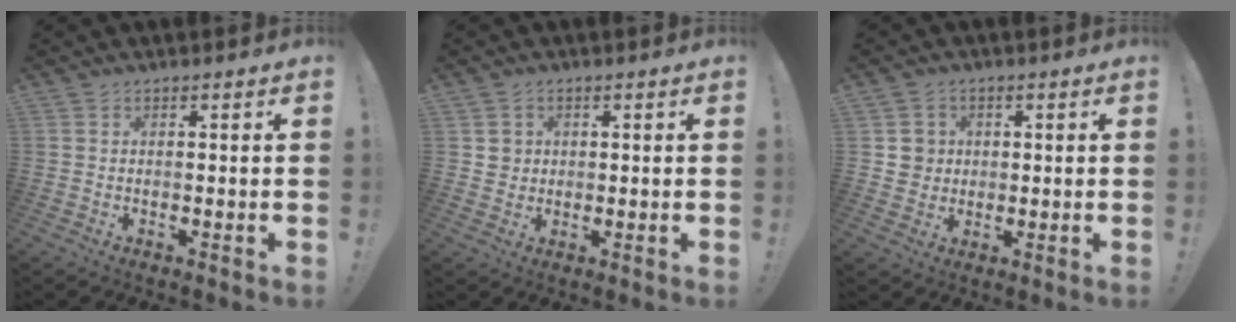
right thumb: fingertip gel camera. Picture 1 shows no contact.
{"total": 3.3, "force": [1.0, 3.1, 0.5], "torque": [0.000, -0.002, 0.018]}
{"total": 5.6, "force": [1.1, 5.4, 0.9], "torque": [0.002, -0.003, 0.023]}